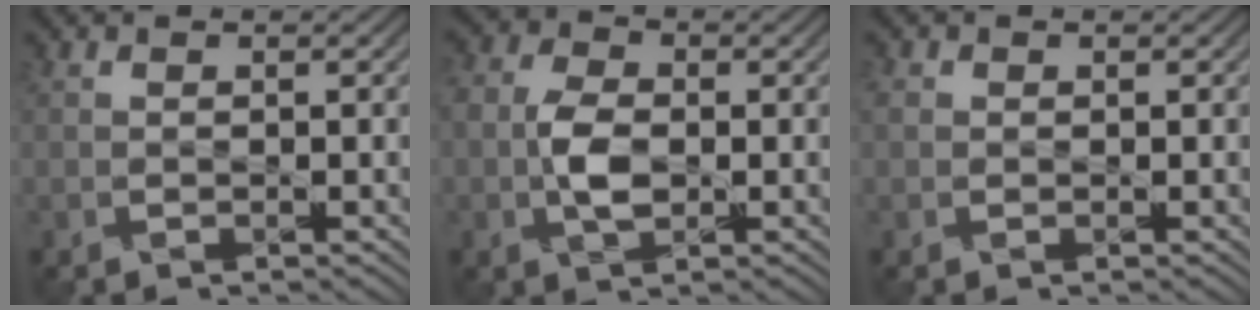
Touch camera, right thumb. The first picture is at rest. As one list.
[{"total": 4.7, "force": [-0.7, 2.8, 3.7], "torque": [-0.084, 0.003, -0.021]}, {"total": 1.1, "force": [0.1, 1.0, 0.3], "torque": [-0.007, 0.001, 0.001]}]